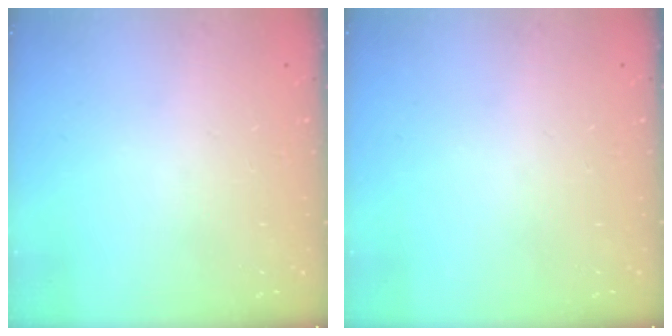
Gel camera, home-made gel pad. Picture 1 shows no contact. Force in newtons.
{"total": 0.0}